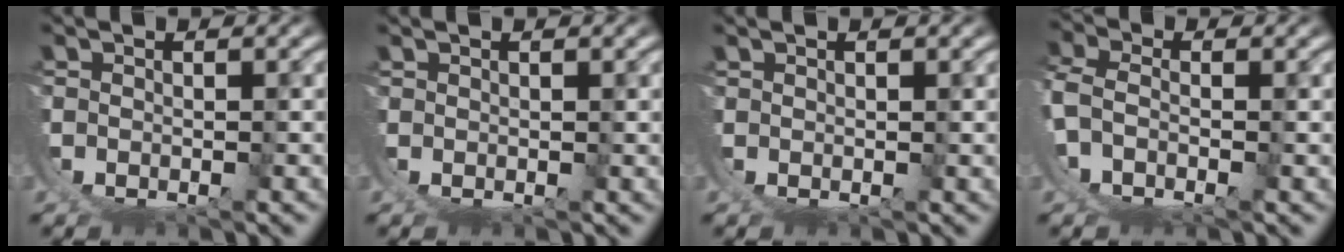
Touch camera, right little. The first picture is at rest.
{"total": 0.0}
{"total": 0.0}
{"total": 3.3, "force": [-1.1, 1.6, 2.7], "torque": [-0.068, -0.014, -0.016]}